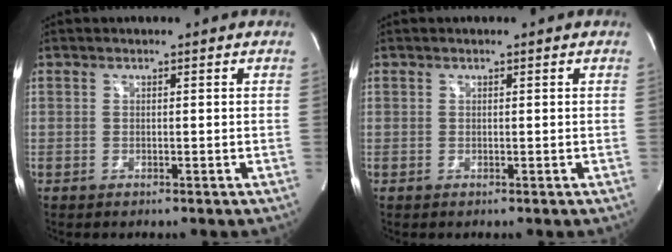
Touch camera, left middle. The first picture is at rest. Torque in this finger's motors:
{"motor_torque": [-0.20, -0.02, -0.04, 0.01]}